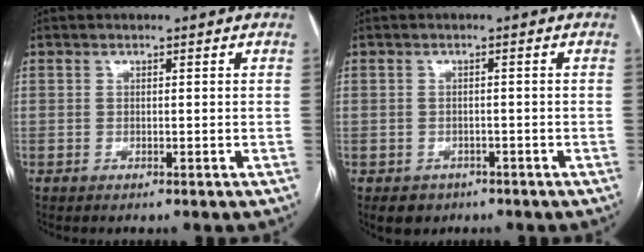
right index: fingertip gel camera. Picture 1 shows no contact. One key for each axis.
{"total": 3.5, "fx": -2.3, "fy": 2.6, "fz": 0.7, "tx": -0.010, "ty": 0.003, "tz": -0.029}